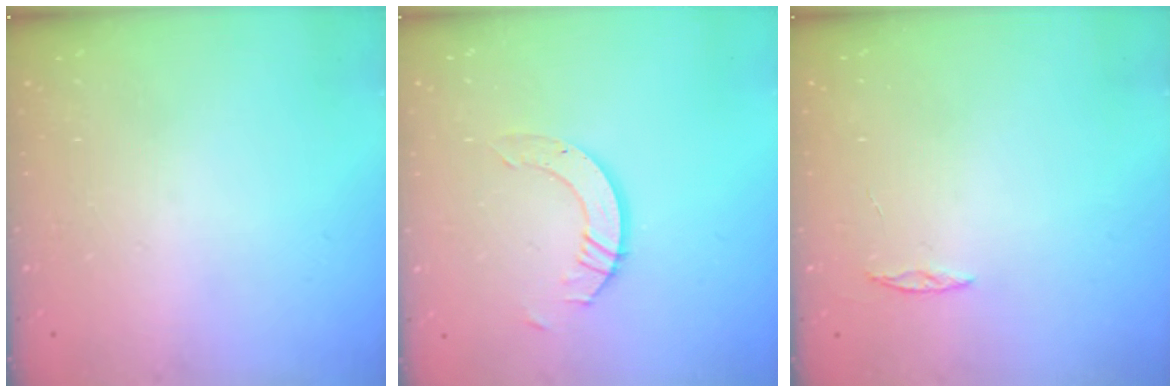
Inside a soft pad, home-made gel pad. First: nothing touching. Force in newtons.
{"total": 6.0, "press": 6.0, "slide": 0.4}
{"total": 2.0, "press": 2.0, "slide": 0.2}